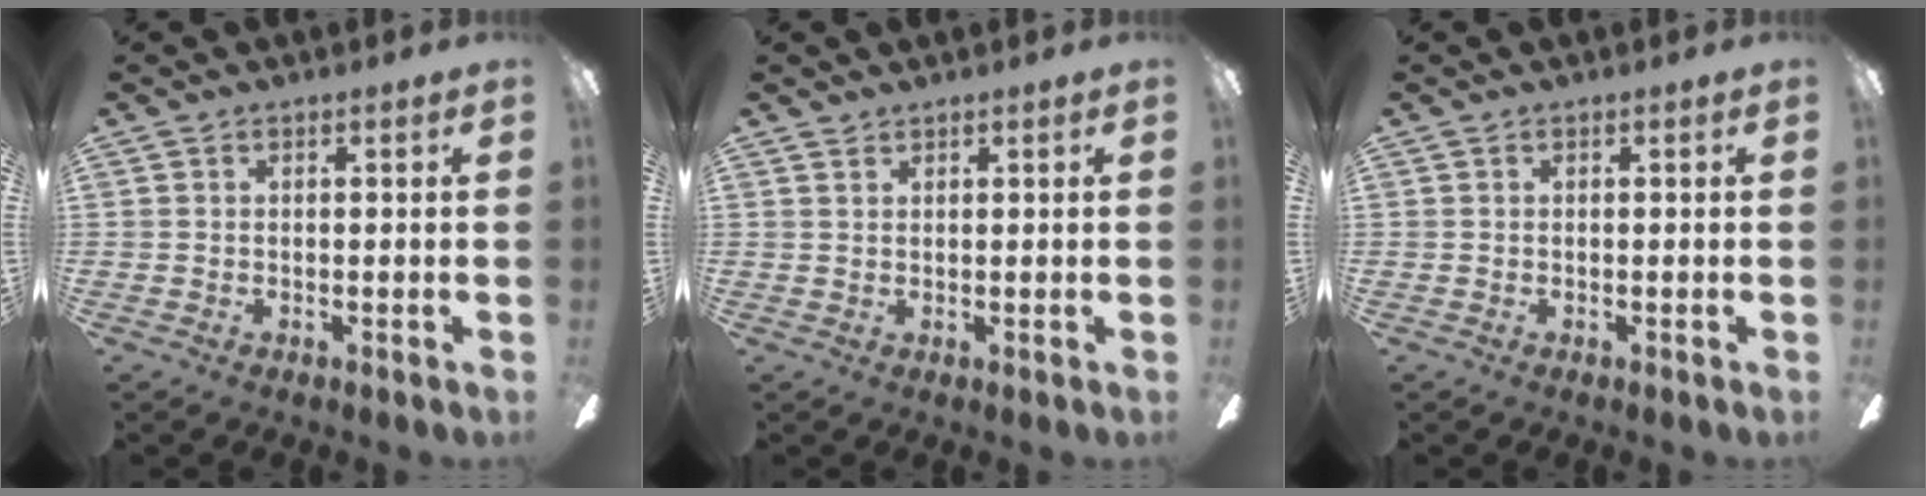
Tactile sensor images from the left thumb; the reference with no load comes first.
{"total": 1.1, "force": [1.0, 0.4, 0.1], "torque": [-0.004, 0.000, 0.020]}
{"total": 0.0}